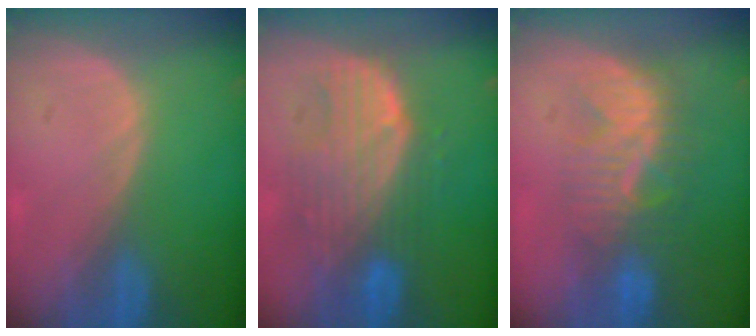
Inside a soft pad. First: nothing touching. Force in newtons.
{"total": 9.5, "press": 8.5, "slide": 4.3}
{"total": 8.3, "press": 8.0, "slide": 2.2}